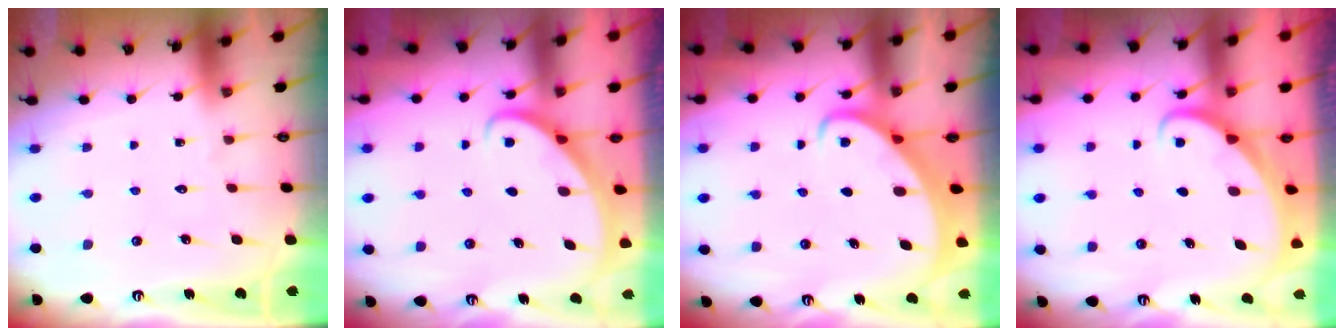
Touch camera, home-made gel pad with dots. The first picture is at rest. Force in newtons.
{"total": 2.8, "press": 2.8, "slide": 0.2}
{"total": 2.8, "press": 2.7, "slide": 0.3}
{"total": 2.0, "press": 2.0, "slide": 0.2}